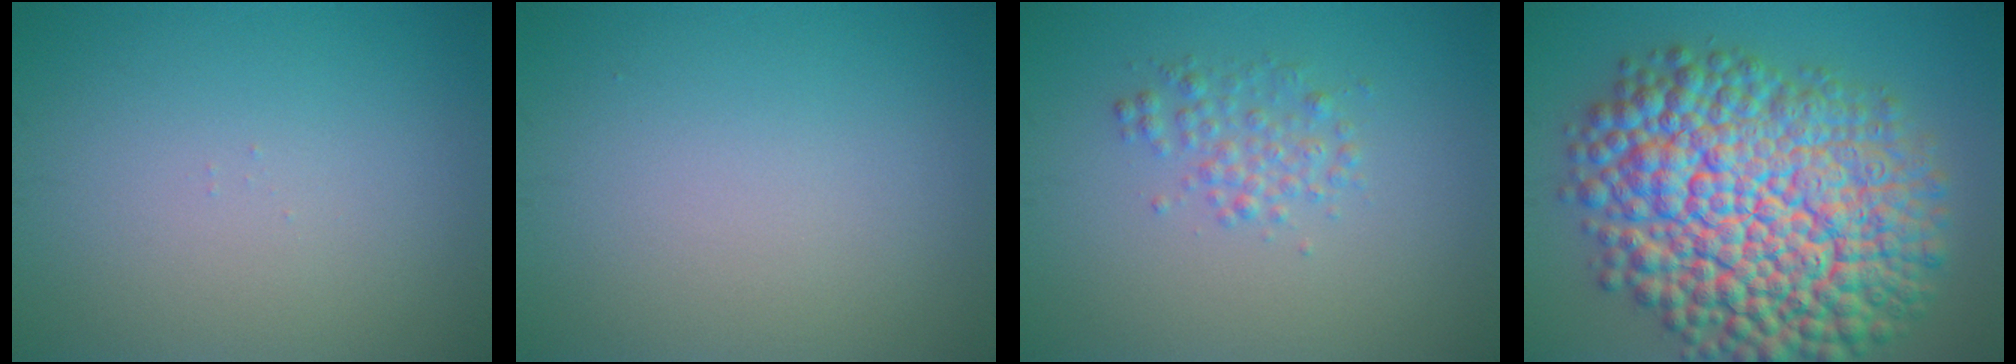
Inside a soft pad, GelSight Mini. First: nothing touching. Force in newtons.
{"total": 0.0}
{"total": 2.0, "press": 2.0, "slide": 0.1}
{"total": 17.5, "press": 17.5, "slide": 0.6}